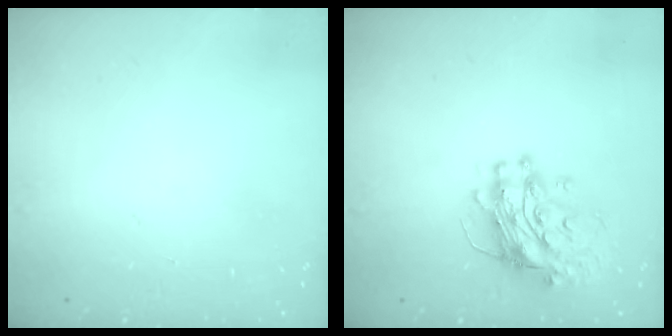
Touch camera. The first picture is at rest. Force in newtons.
{"total": 13.1, "press": 13.1, "slide": 1.3}